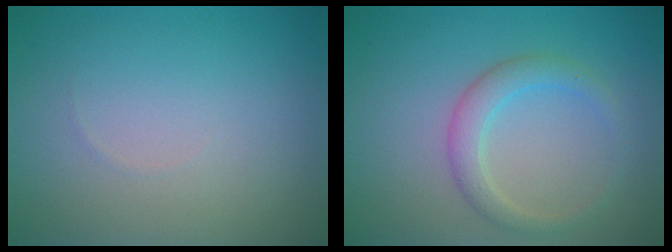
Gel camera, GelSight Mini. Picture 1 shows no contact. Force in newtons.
{"total": 2.7, "press": 2.6, "slide": 0.2}